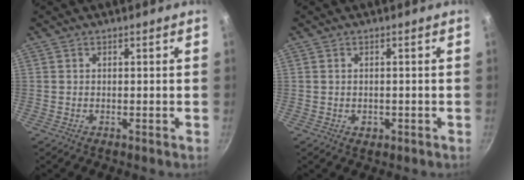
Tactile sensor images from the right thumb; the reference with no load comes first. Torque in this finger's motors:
{"motor_torque": [-0.31, 0.11, -0.45, 0.25, -0.01]}